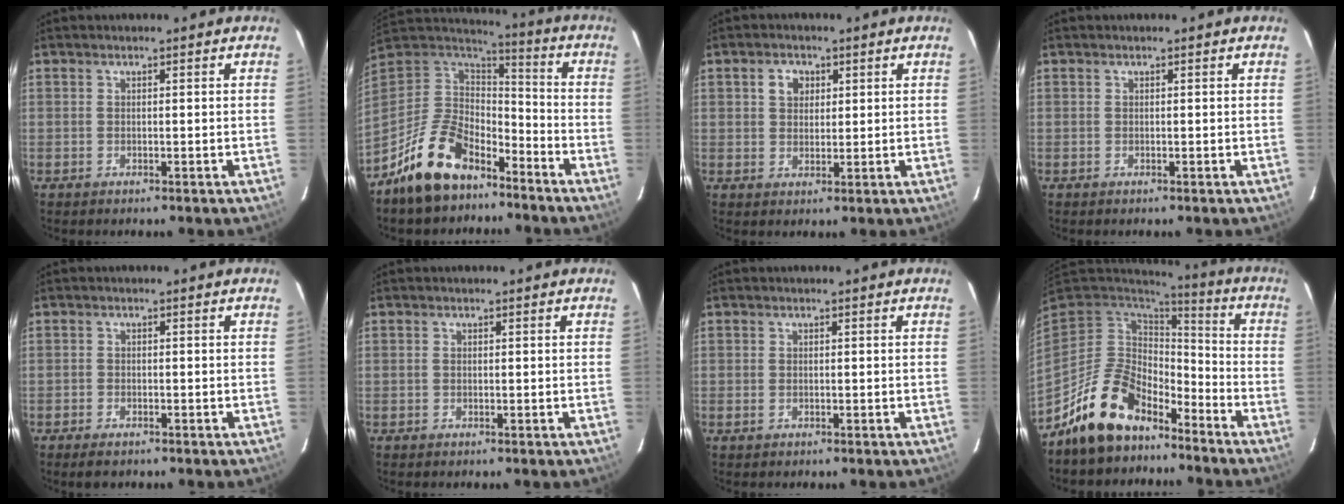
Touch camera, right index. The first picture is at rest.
{"total": 17.6, "force": [-11.7, 9.4, 9.1], "torque": [-0.205, 0.011, -0.197]}
{"total": 3.6, "force": [1.3, 2.9, 1.6], "torque": [-0.023, 0.012, 0.024]}
{"total": 0.0}
{"total": 2.5, "force": [-1.9, 1.1, 1.0], "torque": [-0.028, -0.005, -0.036]}
{"total": 0.0}
{"total": 0.6, "force": [-0.1, 0.5, 0.4], "torque": [-0.006, -0.001, -0.002]}
{"total": 14.9, "force": [-10.8, 7.7, 6.8], "torque": [-0.153, 0.007, -0.182]}